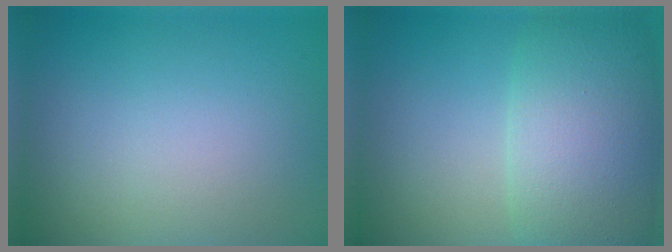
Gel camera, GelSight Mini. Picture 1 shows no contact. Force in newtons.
{"total": 9.8, "press": 9.8, "slide": 0.5}